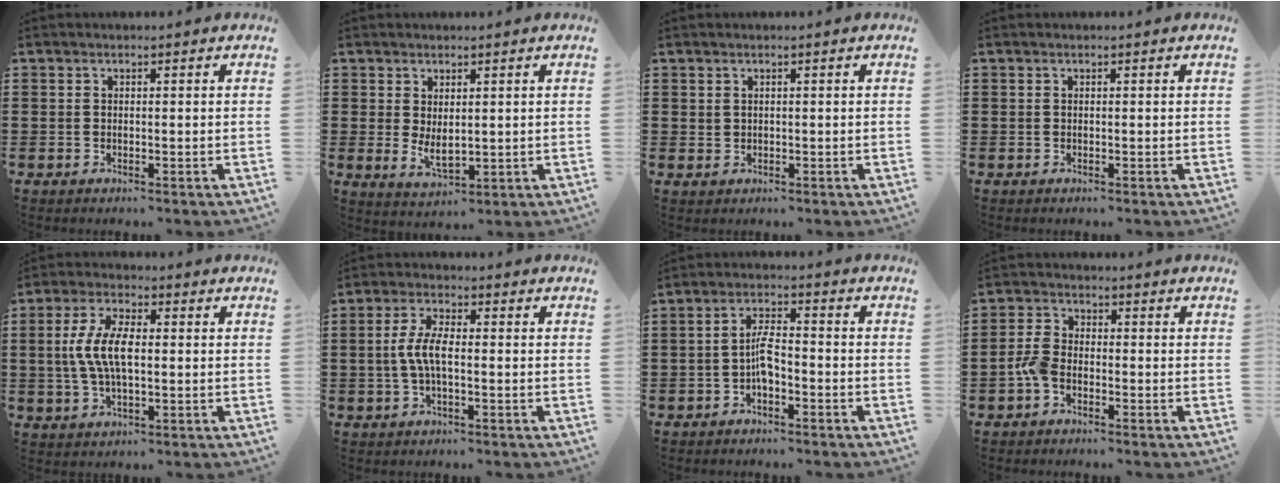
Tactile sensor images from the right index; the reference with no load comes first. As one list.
[{"total": 3.4, "force": [0.6, 1.7, 2.9], "torque": [-0.056, 0.001, 0.012]}, {"total": 0.7, "force": [0.4, 0.6, 0.2], "torque": [-0.007, 0.001, 0.008]}, {"total": 0.0}, {"total": 7.7, "force": [0.1, 3.1, 7.0], "torque": [-0.166, -0.003, -0.009]}, {"total": 5.2, "force": [-0.6, 1.8, 4.9], "torque": [-0.115, -0.005, -0.020]}, {"total": 4.3, "force": [-1.5, 1.6, 3.7], "torque": [-0.081, 0.006, -0.032]}, {"total": 4.7, "force": [-2.1, 2.8, 3.1], "torque": [-0.092, 0.000, -0.049]}]